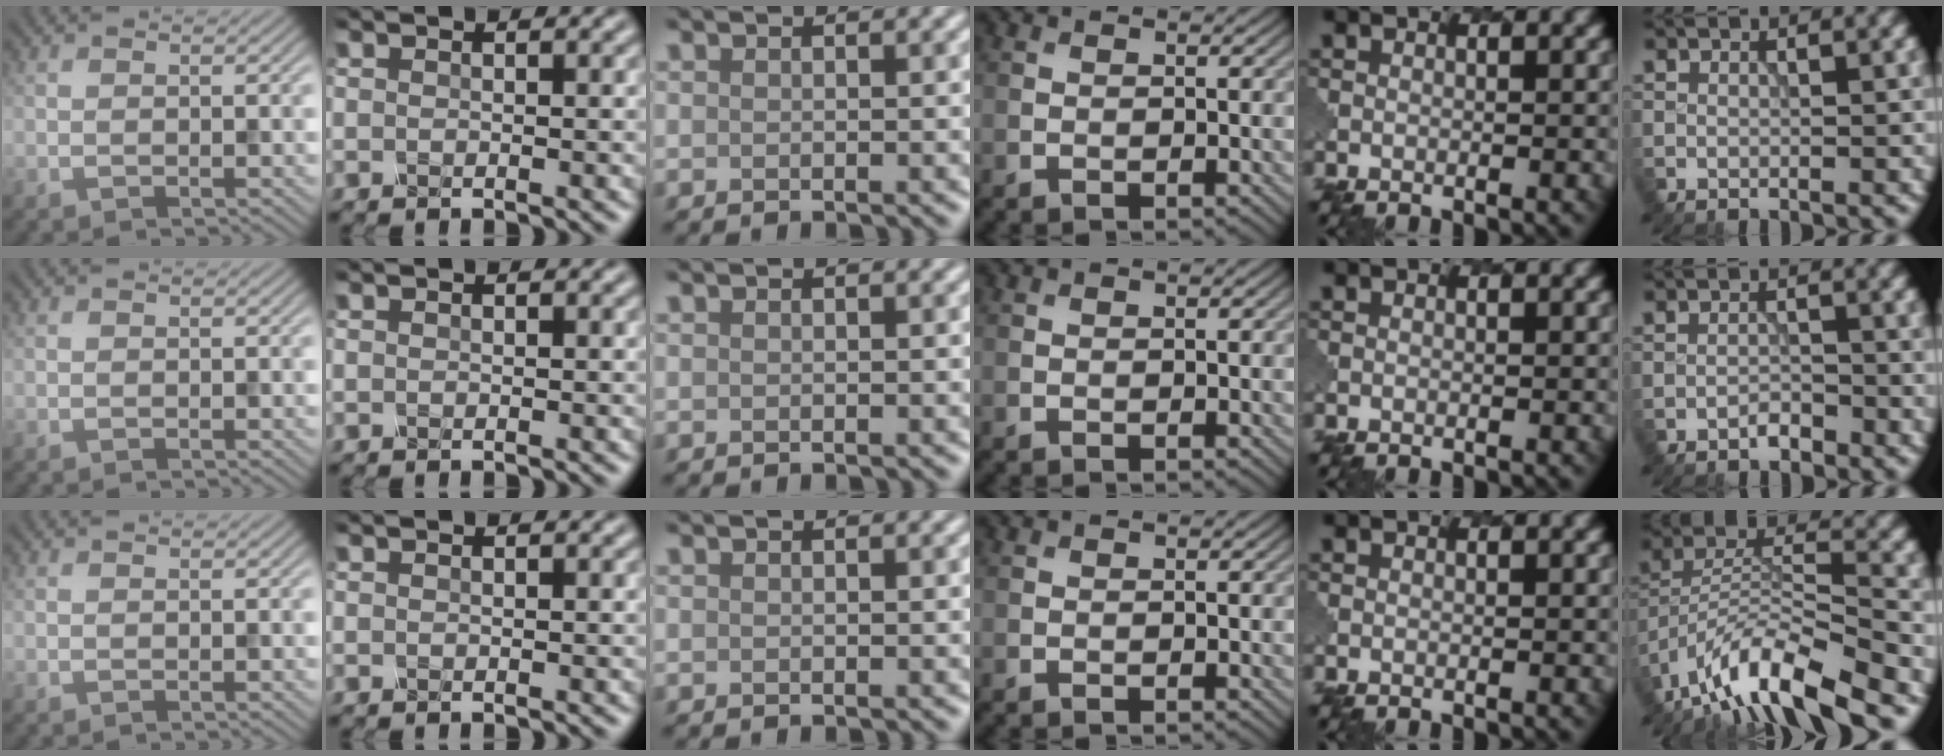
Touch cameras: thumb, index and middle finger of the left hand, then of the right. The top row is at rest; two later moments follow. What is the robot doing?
{"motion": "dispense", "object": "dispenser bottle"}